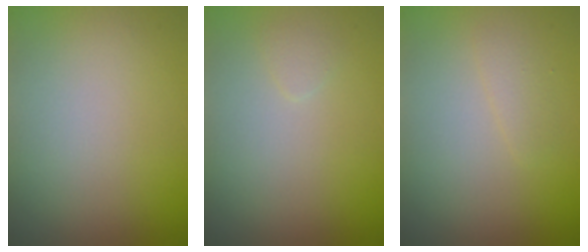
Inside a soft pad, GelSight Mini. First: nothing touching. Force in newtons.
{"total": 0.6, "press": 0.6, "slide": 0.1}
{"total": 1.0, "press": 1.0, "slide": 0.0}